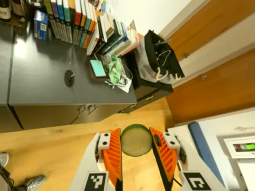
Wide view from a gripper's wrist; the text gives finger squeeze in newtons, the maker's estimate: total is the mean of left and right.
{"total": 9.7, "left": 10.5, "right": 8.9}